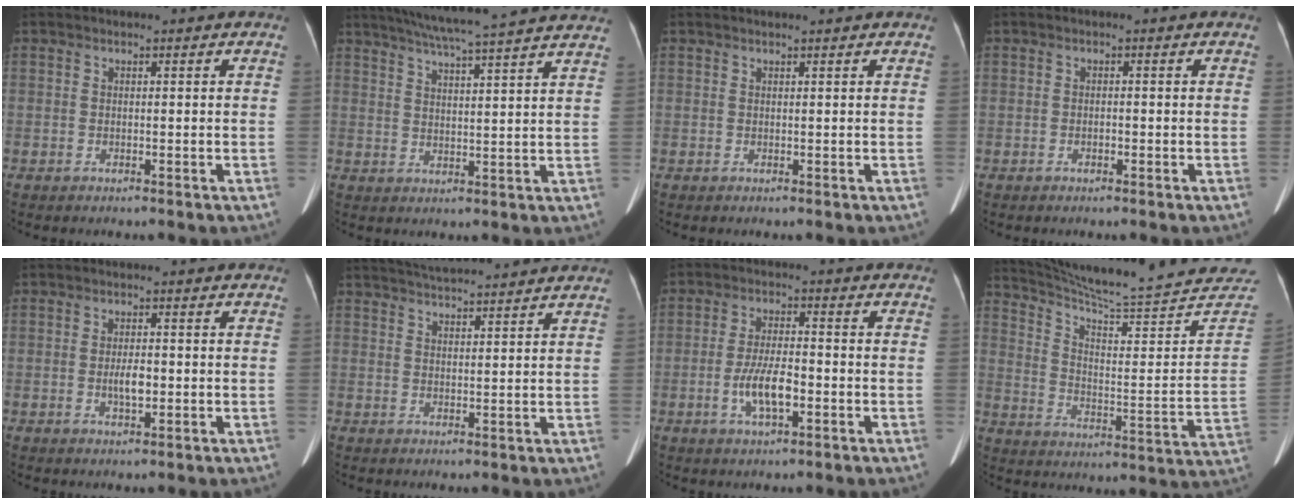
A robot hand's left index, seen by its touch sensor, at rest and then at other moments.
{"total": 20.9, "force": [18.4, -0.3, 9.9], "torque": [-0.162, -0.001, 0.235]}
{"total": 1.8, "force": [1.7, 0.0, 0.8], "torque": [-0.007, 0.011, 0.020]}
{"total": 0.7, "force": [-0.5, 0.2, 0.4], "torque": [-0.005, -0.007, -0.010]}
{"total": 2.7, "force": [-0.5, 0.8, 2.5], "torque": [-0.045, -0.008, -0.009]}
{"total": 10.9, "force": [10.2, -0.2, 3.9], "torque": [-0.070, 0.019, 0.140]}
{"total": 6.2, "force": [-2.1, 1.7, 5.6], "torque": [-0.110, -0.007, -0.038]}
{"total": 29.1, "force": [27.0, 1.2, 10.9], "torque": [-0.168, -0.124, 0.347]}